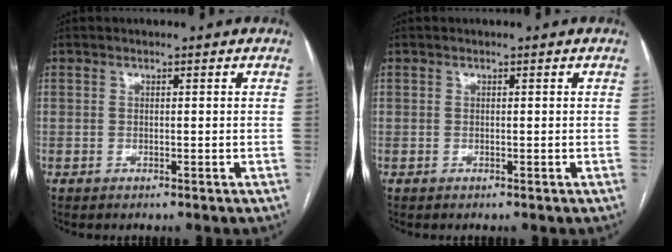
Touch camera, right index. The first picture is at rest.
{"total": 0.0}